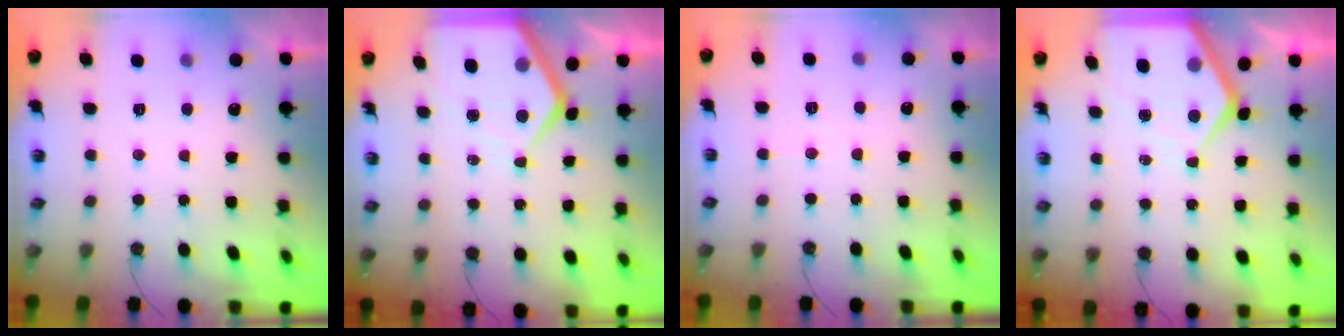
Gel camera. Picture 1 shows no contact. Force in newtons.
{"total": 9.3, "press": 9.2, "slide": 0.7}
{"total": 3.8, "press": 3.8, "slide": 0.5}
{"total": 9.3, "press": 9.2, "slide": 0.7}